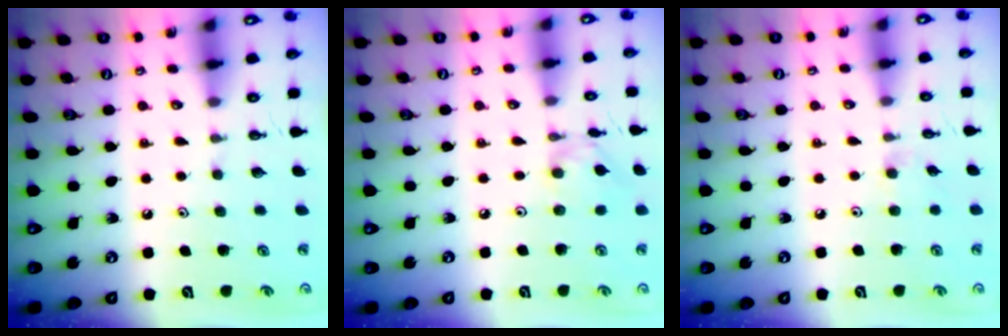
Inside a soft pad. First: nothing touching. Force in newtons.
{"total": 2.0, "press": 2.0, "slide": 0.3}
{"total": 3.6, "press": 3.6, "slide": 0.5}